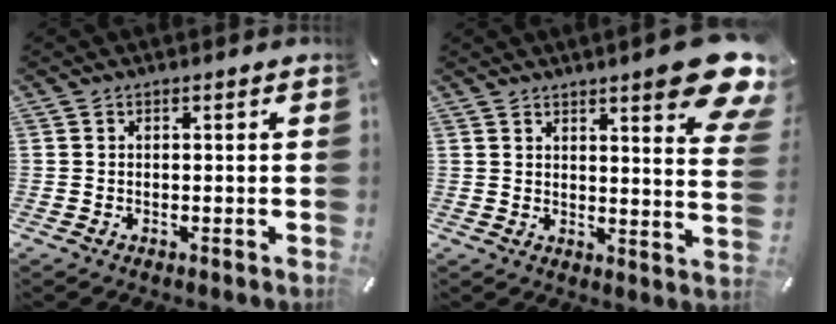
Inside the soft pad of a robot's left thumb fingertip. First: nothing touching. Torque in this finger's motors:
{"motor_torque": [3.54, 1.47, 1.38, -1.39, 0.38]}